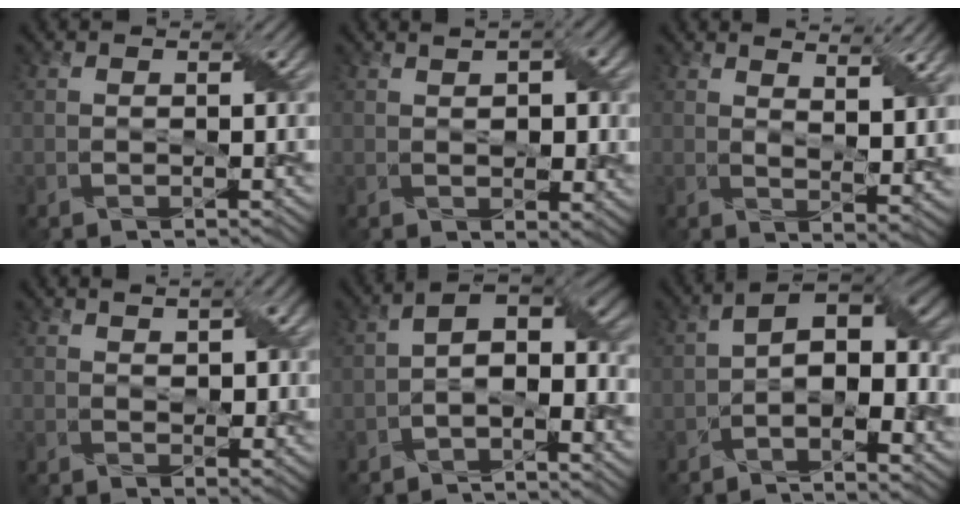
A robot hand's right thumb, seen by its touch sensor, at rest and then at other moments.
{"total": 4.2, "force": [1.3, 2.3, 3.3], "torque": [-0.050, -0.004, 0.029]}
{"total": 5.9, "force": [4.1, 1.4, 4.0], "torque": [-0.071, -0.007, 0.070]}
{"total": 3.3, "force": [1.8, 1.6, 2.3], "torque": [-0.043, -0.002, 0.039]}
{"total": 6.1, "force": [-2.6, 2.9, 4.7], "torque": [-0.069, 0.006, -0.056]}
{"total": 7.7, "force": [-2.1, 3.5, 6.5], "torque": [-0.105, 0.006, -0.041]}